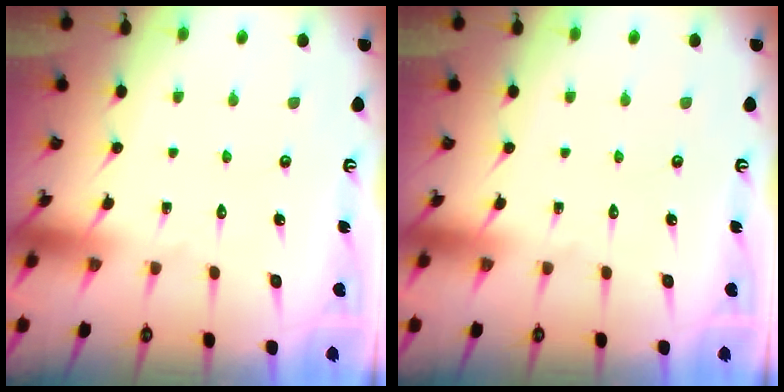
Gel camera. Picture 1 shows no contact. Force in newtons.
{"total": 0.0}